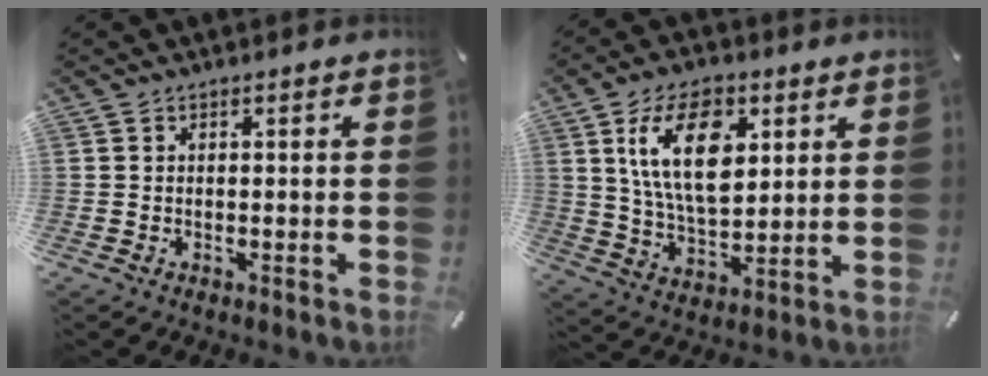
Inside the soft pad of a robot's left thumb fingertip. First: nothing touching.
{"total": 15.9, "force": [6.0, 9.1, 11.5], "torque": [-0.229, -0.005, 0.102]}